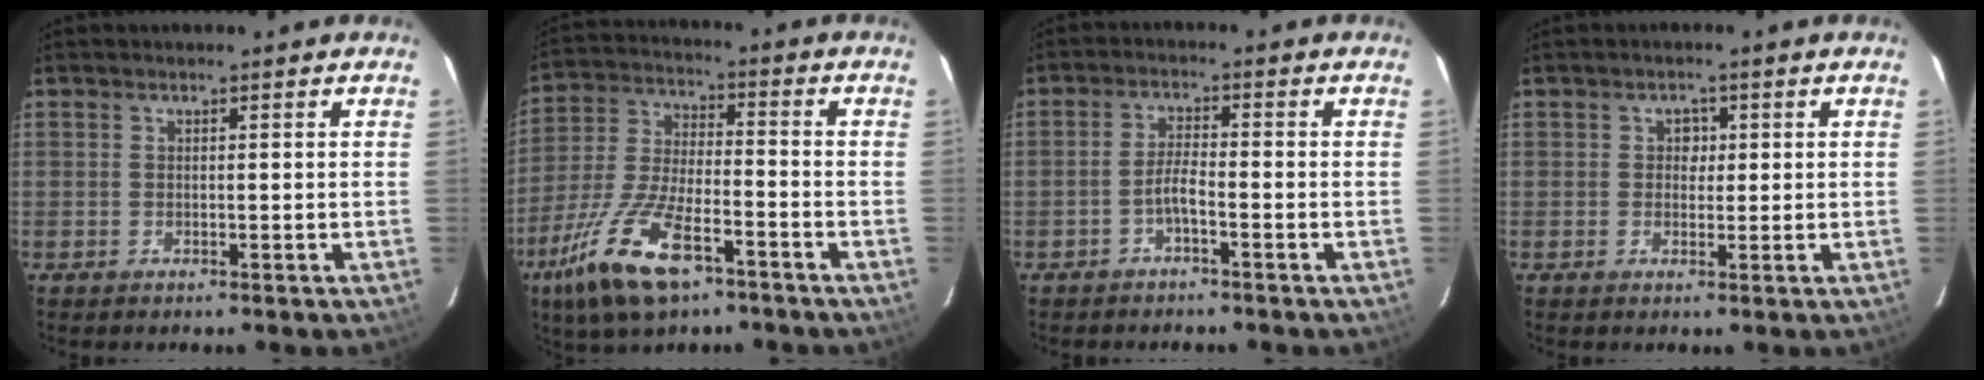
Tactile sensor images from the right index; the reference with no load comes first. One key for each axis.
{"total": 16.3, "fx": -9.6, "fy": 5.9, "fz": 11.7, "tx": -0.257, "ty": -0.029, "tz": -0.182}
{"total": 2.7, "fx": -1.8, "fy": 0.2, "fz": 1.9, "tx": -0.047, "ty": 0.009, "tz": -0.036}
{"total": 2.1, "fx": 0.2, "fy": 2.0, "fz": 0.6, "tx": -0.006, "ty": 0.009, "tz": 0.002}